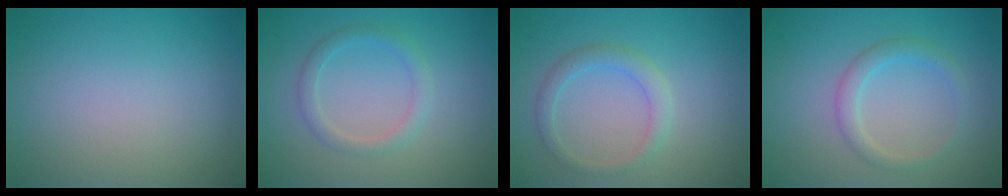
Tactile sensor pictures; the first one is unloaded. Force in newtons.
{"total": 1.9, "press": 1.9, "slide": 0.1}
{"total": 2.1, "press": 2.1, "slide": 0.1}
{"total": 2.0, "press": 2.0, "slide": 0.2}